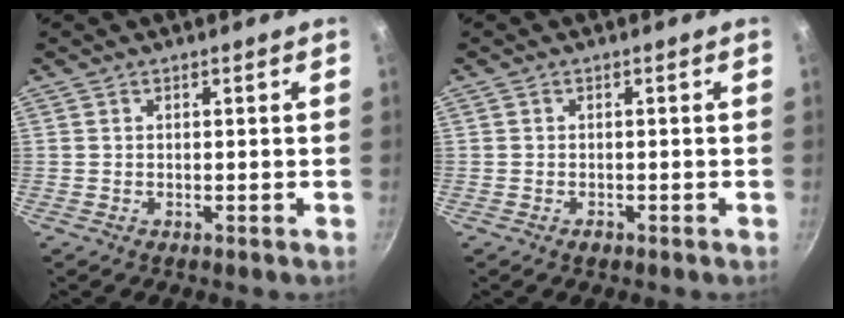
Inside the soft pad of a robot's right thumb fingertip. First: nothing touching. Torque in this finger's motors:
{"motor_torque": [-0.09, -0.05, -0.27, 0.15, 0.02]}